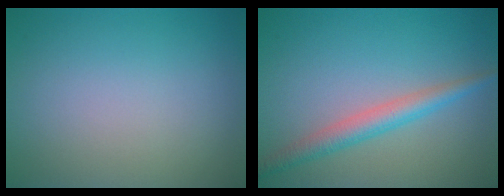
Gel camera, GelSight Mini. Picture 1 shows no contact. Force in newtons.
{"total": 2.9, "press": 2.9, "slide": 0.1}